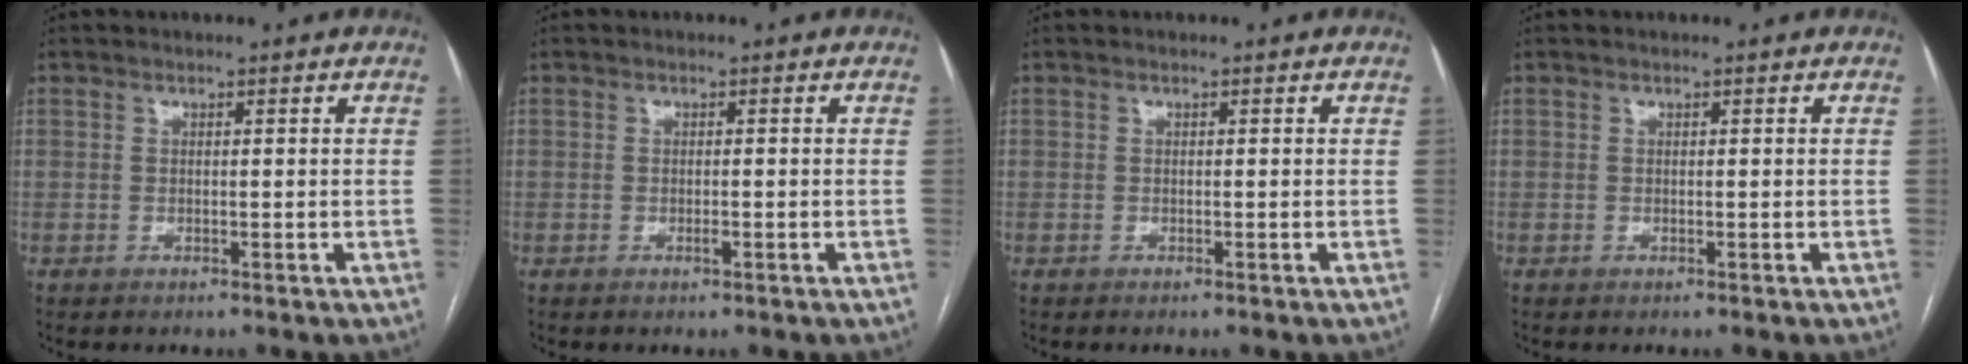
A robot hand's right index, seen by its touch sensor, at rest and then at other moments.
{"total": 0.8, "force": [-0.3, 0.3, 0.8], "torque": [-0.014, -0.001, -0.003]}
{"total": 0.0}
{"total": 0.0}